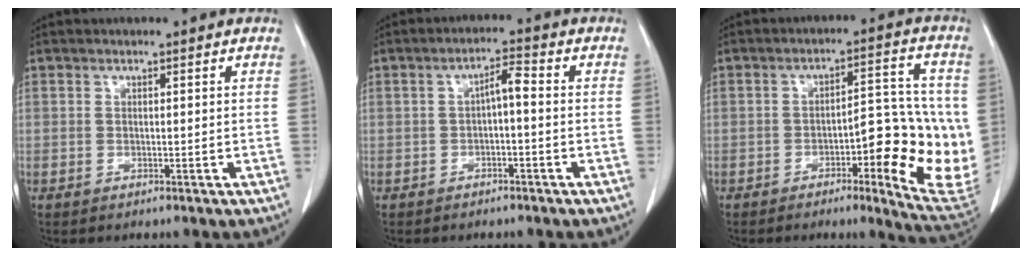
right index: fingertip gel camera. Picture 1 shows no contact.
{"total": 3.2, "force": [-0.3, 0.7, 3.1], "torque": [-0.052, 0.015, -0.005]}
{"total": 13.1, "force": [-2.5, 2.9, 12.5], "torque": [-0.156, 0.010, -0.033]}